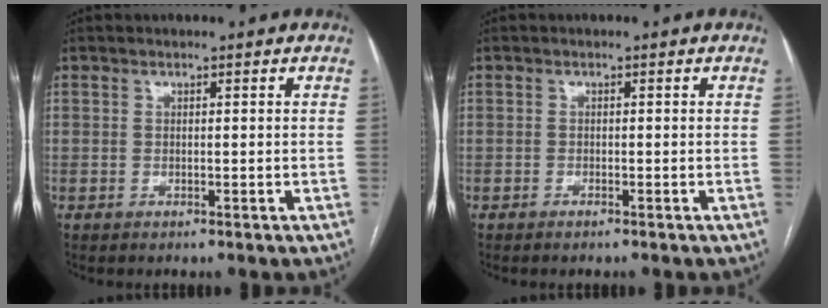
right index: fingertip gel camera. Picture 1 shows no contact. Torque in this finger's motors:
{"motor_torque": [0.01, 0.09, 0.09, 0.00]}